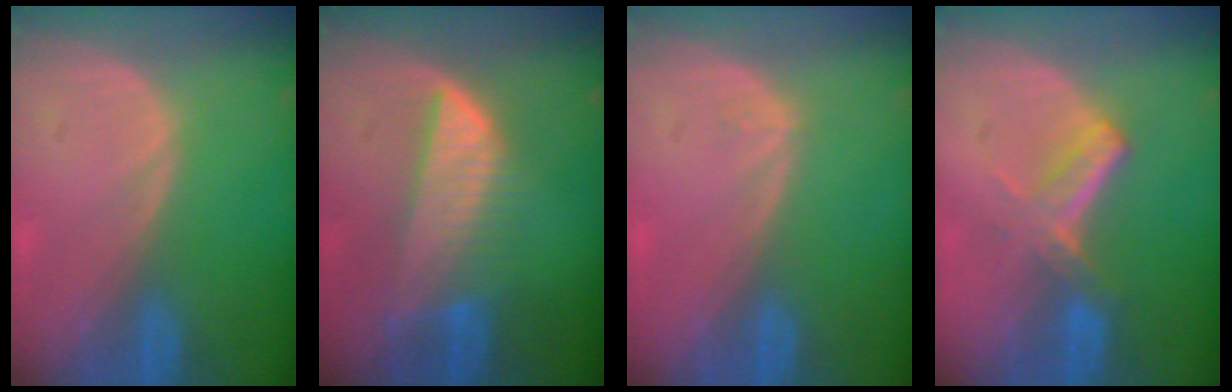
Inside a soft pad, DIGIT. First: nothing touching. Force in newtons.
{"total": 7.3, "press": 6.9, "slide": 2.6}
{"total": 0.6, "press": 0.4, "slide": 0.5}
{"total": 5.8, "press": 5.1, "slide": 2.9}